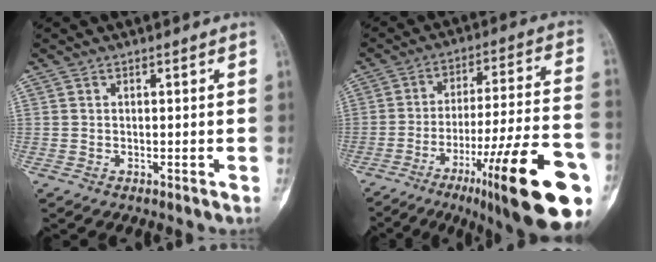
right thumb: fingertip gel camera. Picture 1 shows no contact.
{"total": 25.9, "force": [-11.9, 4.5, 22.6], "torque": [-0.282, 0.049, -0.173]}